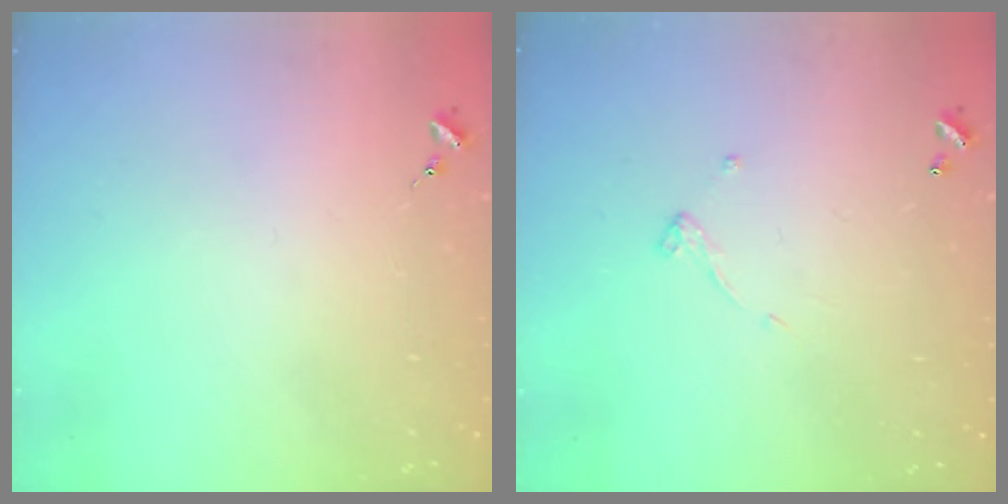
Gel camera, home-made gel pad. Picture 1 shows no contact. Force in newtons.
{"total": 4.9, "press": 4.9, "slide": 0.2}